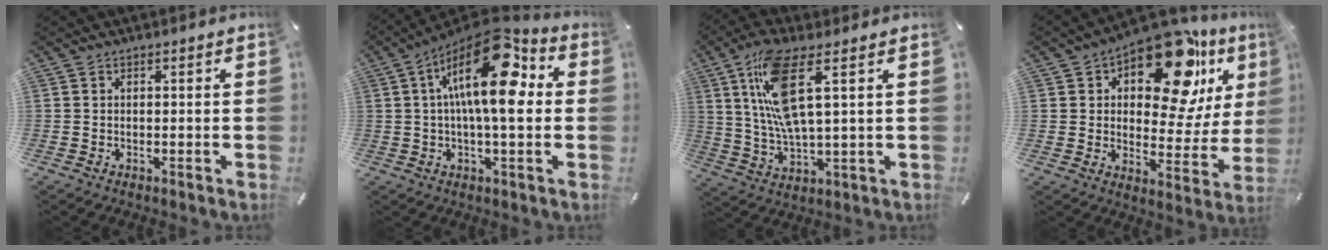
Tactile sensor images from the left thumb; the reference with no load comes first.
{"total": 18.6, "force": [4.2, 7.2, 16.6], "torque": [-0.270, -0.019, 0.061]}
{"total": 14.0, "force": [4.9, 4.1, 12.4], "torque": [-0.273, -0.010, 0.082]}
{"total": 20.2, "force": [13.0, 9.4, 12.4], "torque": [-0.174, -0.094, 0.215]}